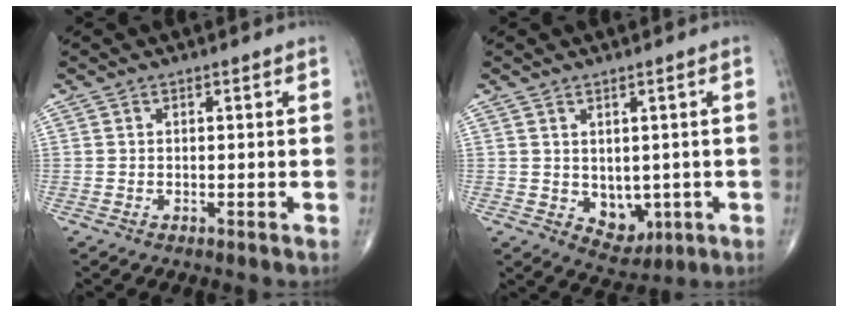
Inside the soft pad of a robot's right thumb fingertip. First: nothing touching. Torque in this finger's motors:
{"motor_torque": [-0.48, 0.34, -0.20, 0.07, 0.11]}